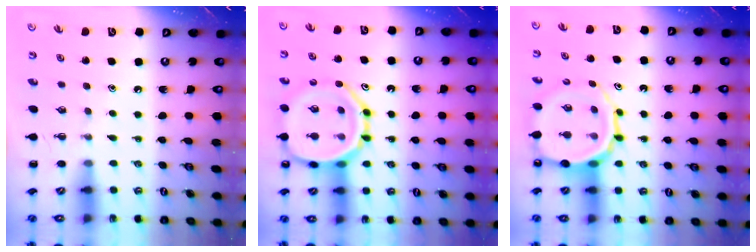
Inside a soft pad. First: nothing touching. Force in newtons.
{"total": 16.8, "press": 16.6, "slide": 2.5}
{"total": 13.7, "press": 13.5, "slide": 2.6}